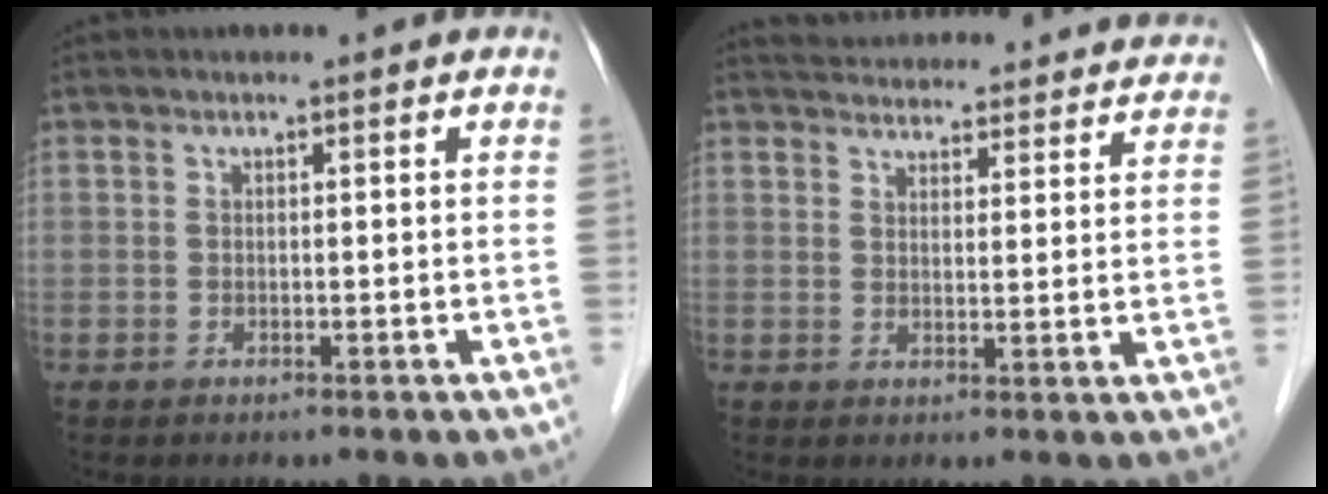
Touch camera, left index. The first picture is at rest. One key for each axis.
{"total": 22.3, "fx": 21.3, "fy": 4.3, "fz": 5.0, "tx": -0.076, "ty": -0.007, "tz": 0.263}